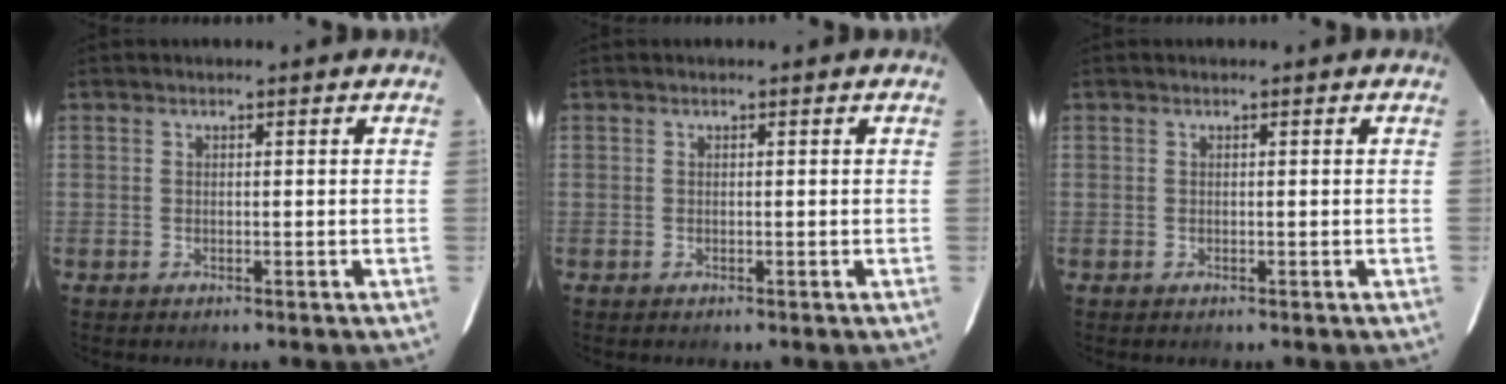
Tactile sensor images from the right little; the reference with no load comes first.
{"total": 0.0}
{"total": 0.0}